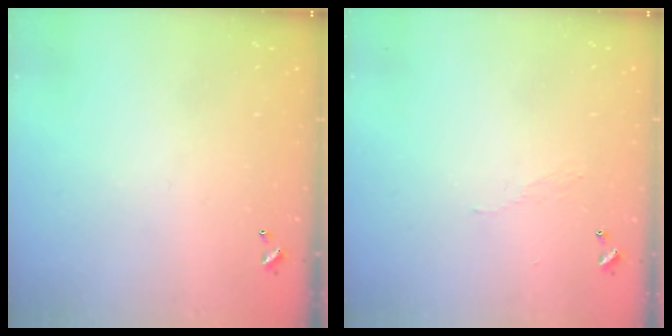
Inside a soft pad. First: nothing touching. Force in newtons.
{"total": 2.0, "press": 2.0, "slide": 0.5}